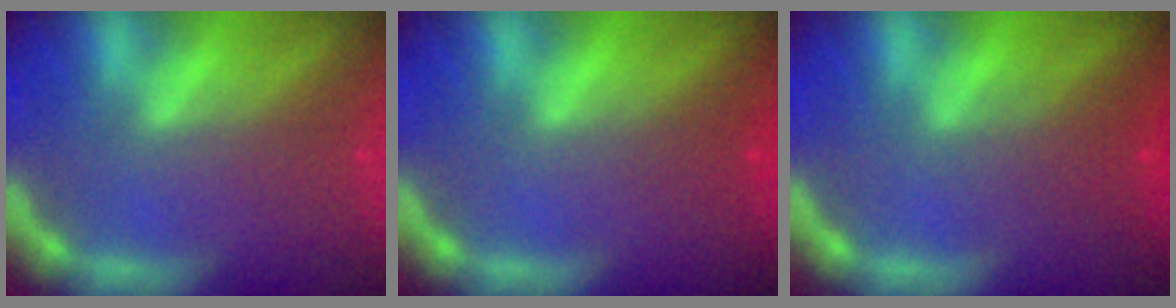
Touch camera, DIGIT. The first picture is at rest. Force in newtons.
{"total": 0.9}
{"total": 2.4}